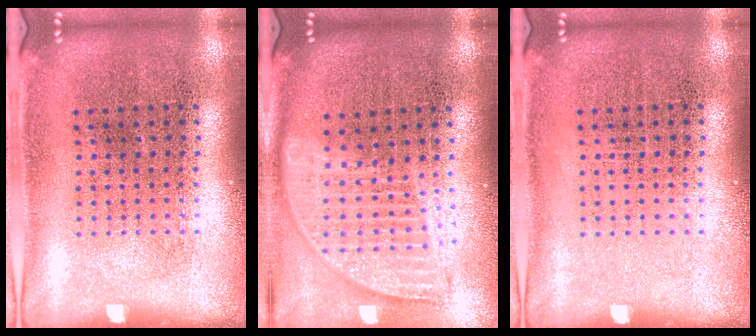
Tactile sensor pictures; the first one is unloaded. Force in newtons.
{"total": 1.8, "press": 1.5, "slide": 1.0}
{"total": 0.0}